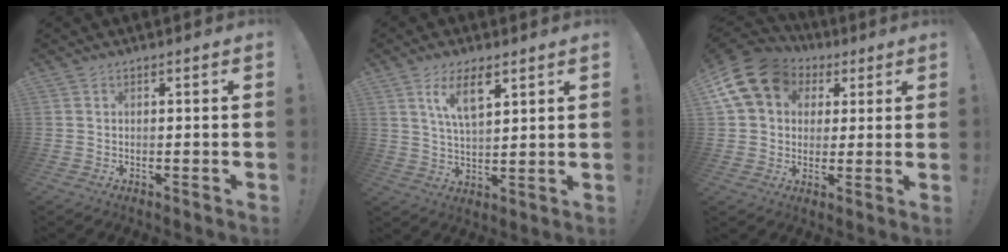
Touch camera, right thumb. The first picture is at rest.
{"total": 9.2, "force": [5.1, 3.5, 6.8], "torque": [-0.119, -0.011, 0.089]}
{"total": 14.9, "force": [5.9, 11.6, 7.3], "torque": [-0.112, -0.024, 0.114]}